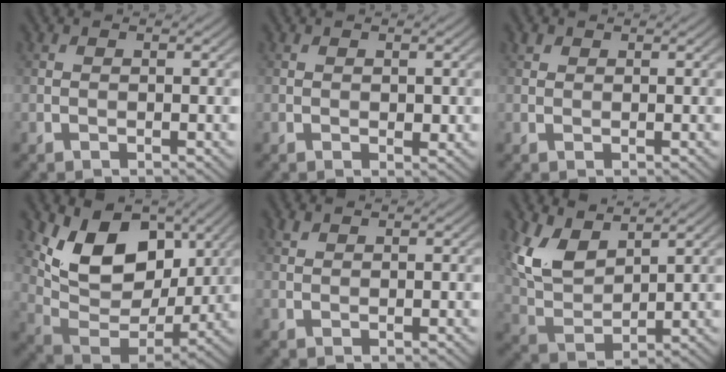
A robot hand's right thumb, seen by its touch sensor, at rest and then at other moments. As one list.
[{"total": 0.9, "force": [0.1, 0.6, 0.7], "torque": [-0.010, -0.003, 0.005]}, {"total": 1.0, "force": [0.7, 0.6, 0.3], "torque": [-0.005, 0.002, 0.012]}, {"total": 11.6, "force": [5.2, 7.3, 7.4], "torque": [-0.144, -0.019, 0.095]}, {"total": 0.9, "force": [0.7, 0.3, 0.4], "torque": [-0.012, 0.002, 0.016]}, {"total": 8.0, "force": [4.7, 3.9, 5.2], "torque": [-0.124, 0.000, 0.098]}]